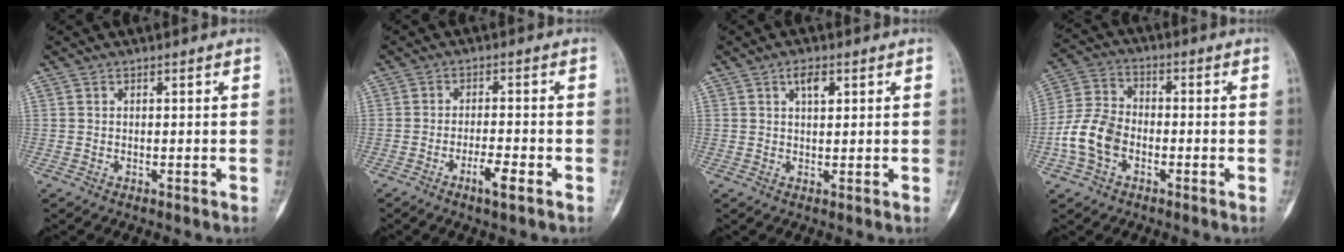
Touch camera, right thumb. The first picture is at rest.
{"total": 4.2, "force": [-2.3, 0.8, 3.5], "torque": [-0.066, 0.010, -0.043]}
{"total": 3.0, "force": [1.5, 1.4, 2.1], "torque": [-0.031, -0.003, 0.025]}
{"total": 9.8, "force": [-3.1, 6.8, 6.4], "torque": [-0.125, 0.028, -0.066]}